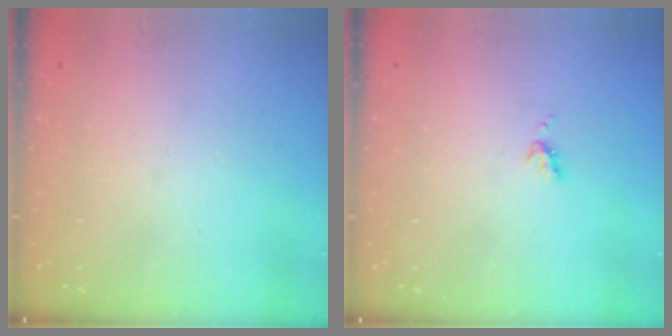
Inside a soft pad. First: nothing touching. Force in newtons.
{"total": 4.0, "press": 4.0, "slide": 0.6}